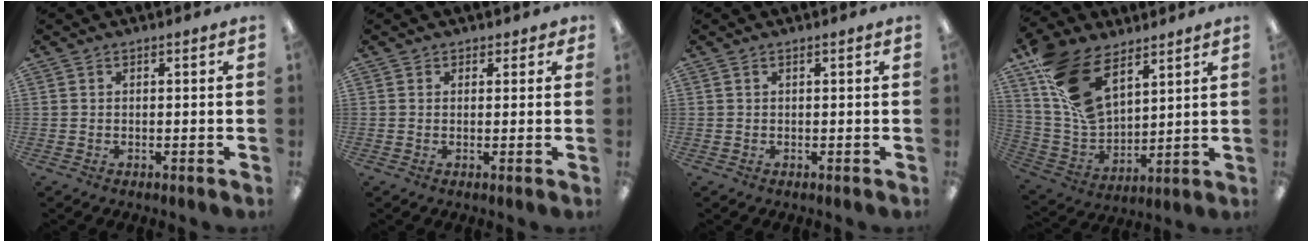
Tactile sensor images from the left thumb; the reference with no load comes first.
{"total": 1.5, "force": [0.8, 1.2, 0.1], "torque": [0.006, -0.001, 0.014]}
{"total": 0.0}
{"total": 18.3, "force": [10.1, 10.2, 11.4], "torque": [-0.242, -0.033, 0.192]}